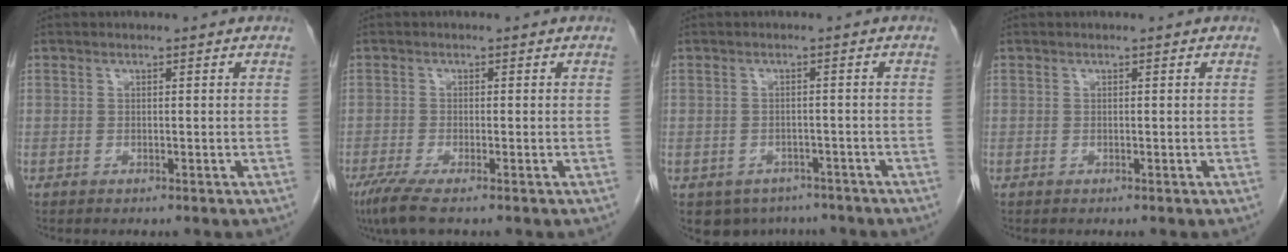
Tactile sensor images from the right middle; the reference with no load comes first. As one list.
[{"total": 4.0, "force": [-2.7, 0.2, 3.0], "torque": [-0.062, -0.015, -0.053]}, {"total": 6.1, "force": [-4.4, 4.1, 1.0], "torque": [-0.012, 0.005, -0.058]}, {"total": 0.0}]